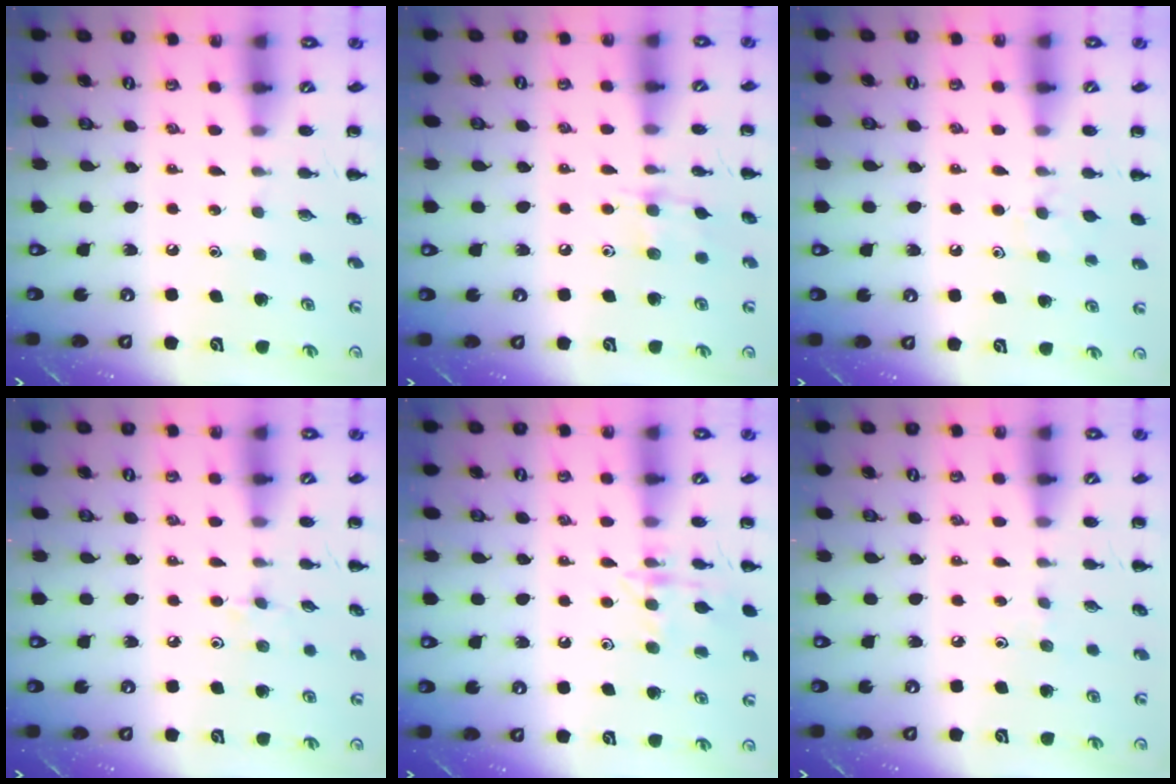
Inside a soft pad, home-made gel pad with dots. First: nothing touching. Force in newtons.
{"total": 7.2, "press": 7.2, "slide": 0.7}
{"total": 5.7, "press": 5.4, "slide": 1.9}
{"total": 5.2, "press": 4.8, "slide": 1.8}
{"total": 11.7, "press": 11.7, "slide": 0.8}
{"total": 2.2, "press": 2.1, "slide": 0.9}